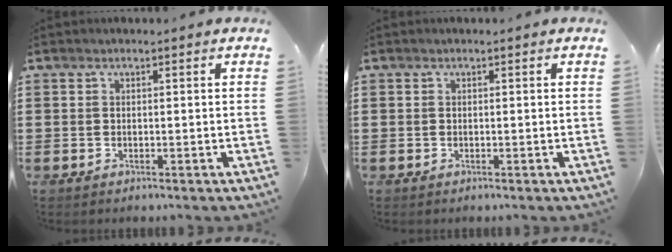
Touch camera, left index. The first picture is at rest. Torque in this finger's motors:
{"motor_torque": [0.00, 0.00, 0.00, 0.00]}